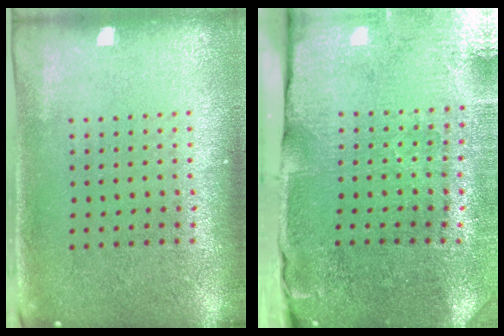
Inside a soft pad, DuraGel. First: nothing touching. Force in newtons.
{"total": 4.8, "press": 3.9, "slide": 2.9}